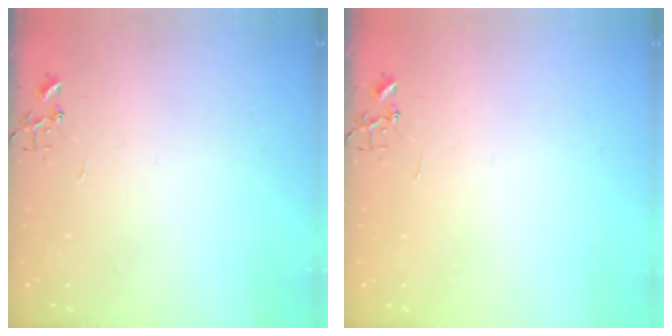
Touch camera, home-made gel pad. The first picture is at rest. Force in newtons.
{"total": 0.0}